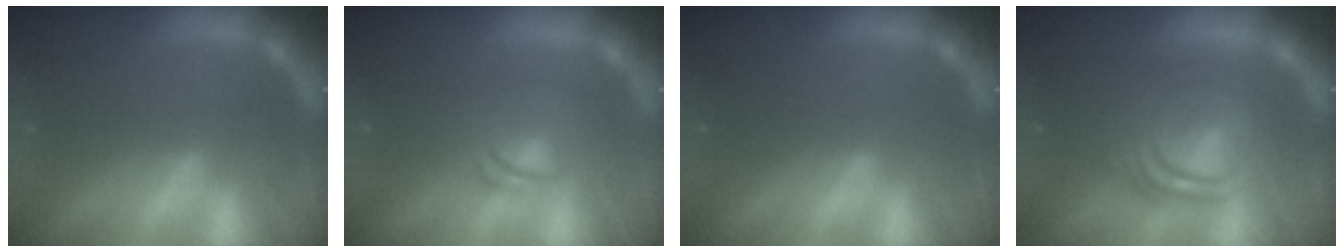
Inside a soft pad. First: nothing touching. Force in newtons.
{"total": 4.0}
{"total": 0.0}
{"total": 9.0}